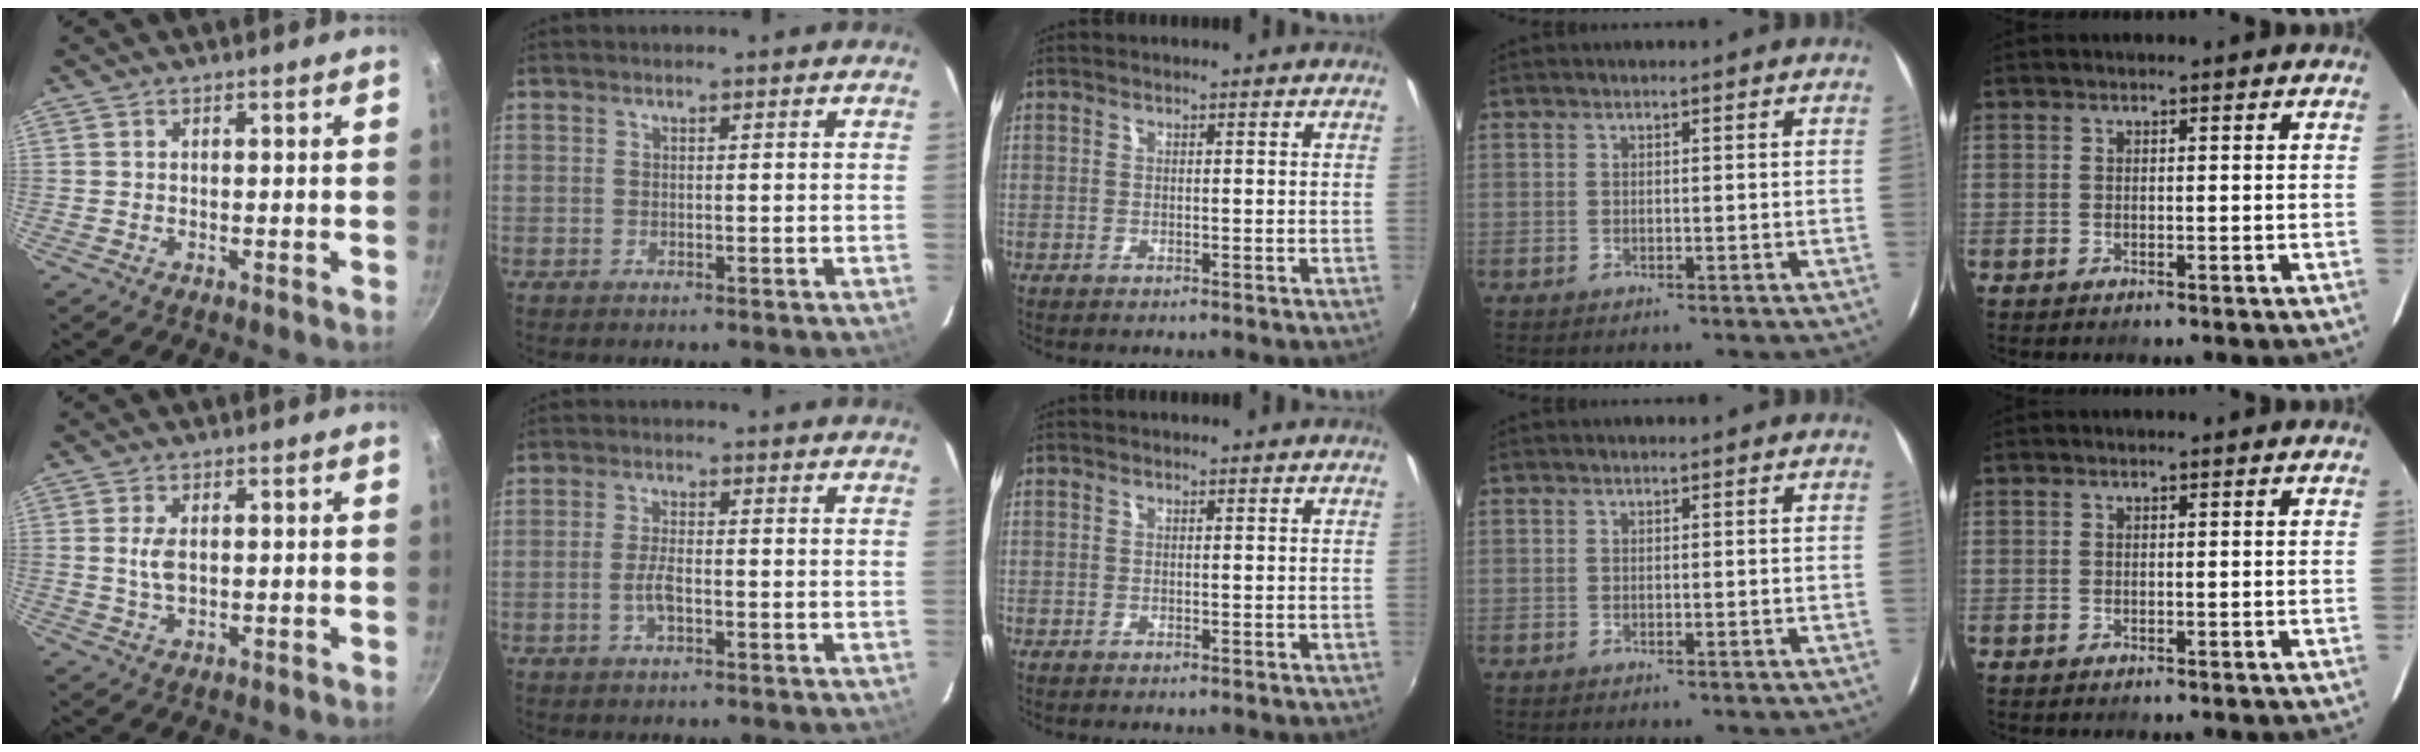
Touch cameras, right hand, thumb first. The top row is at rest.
{"thumb": {"total": 3.8, "force": [0.5, 2.2, 3.1], "torque": [-0.057, -0.003, 0.010]}, "index": {"total": 3.5, "force": [-1.2, 1.2, 3.1], "torque": [-0.065, 0.001, -0.023]}}